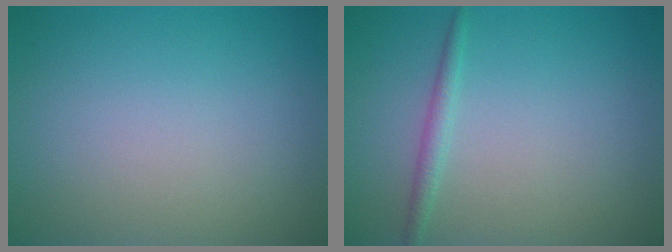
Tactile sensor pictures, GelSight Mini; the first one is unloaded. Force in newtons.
{"total": 1.3, "press": 1.3, "slide": 0.1}